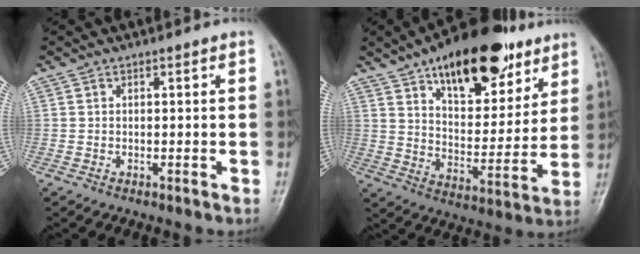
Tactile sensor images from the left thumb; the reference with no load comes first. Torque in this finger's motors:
{"motor_torque": [0.30, 0.34, 1.43, -1.33, 0.16]}